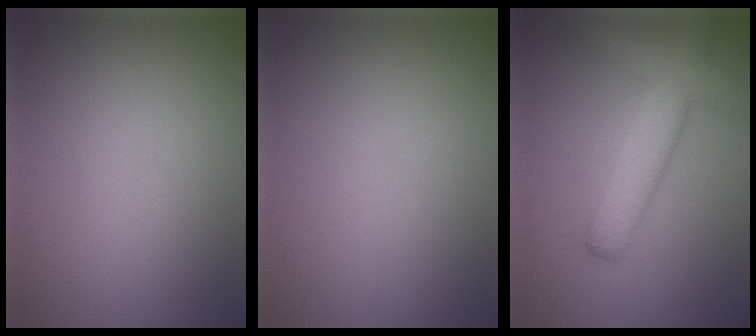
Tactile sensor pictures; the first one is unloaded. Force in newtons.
{"total": 0.0}
{"total": 6.2, "press": 6.2, "slide": 0.4}